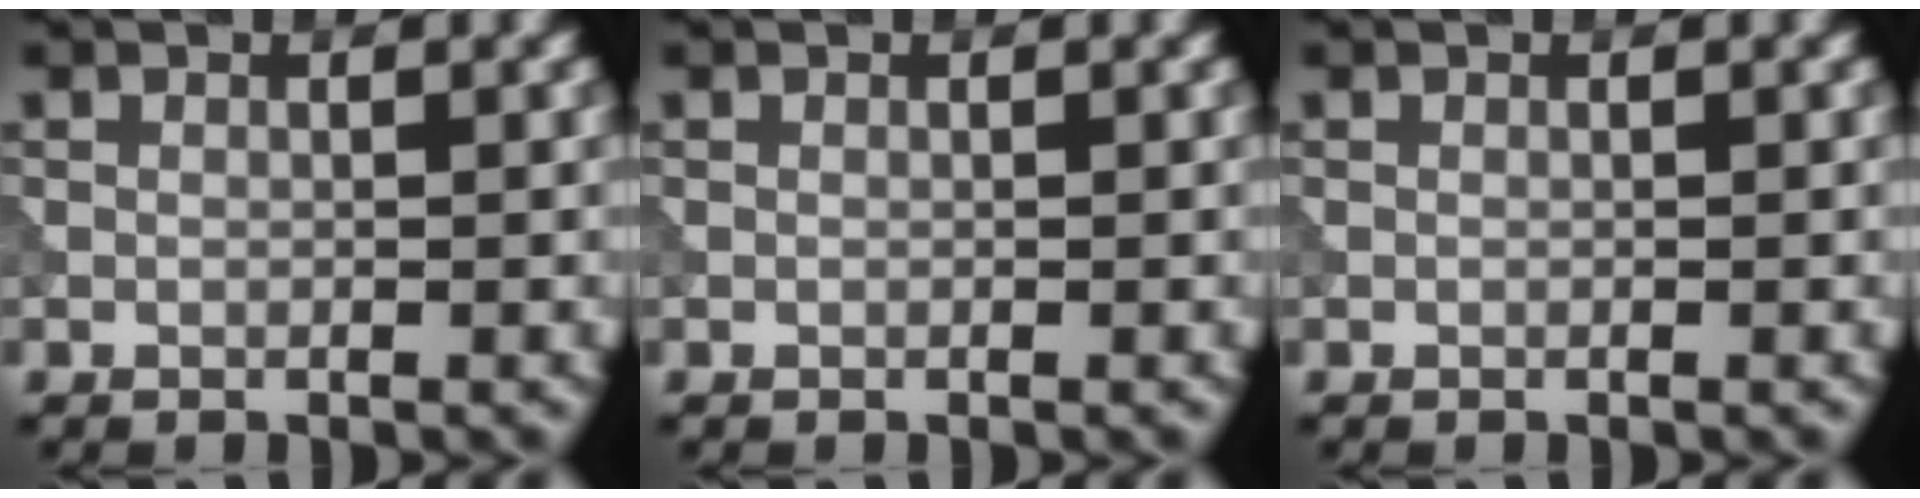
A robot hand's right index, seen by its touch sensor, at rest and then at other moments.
{"total": 0.0}
{"total": 0.0}